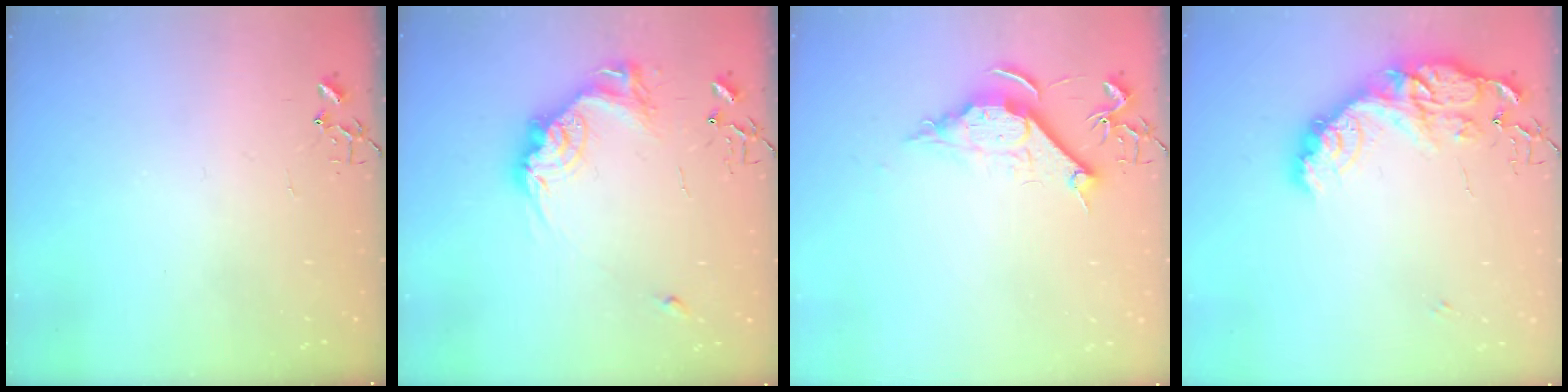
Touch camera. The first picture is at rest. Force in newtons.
{"total": 17.4, "press": 17.3, "slide": 1.4}
{"total": 9.6, "press": 9.6, "slide": 0.4}
{"total": 16.9, "press": 16.9, "slide": 0.5}